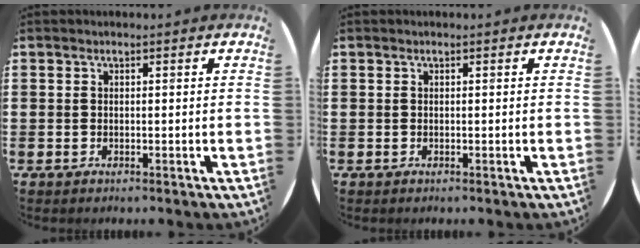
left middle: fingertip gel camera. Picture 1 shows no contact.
{"total": 0.0}